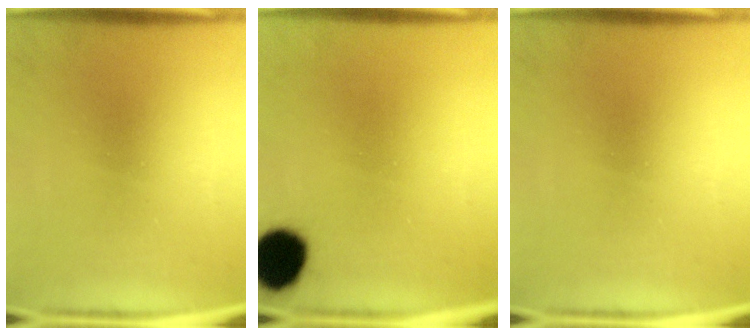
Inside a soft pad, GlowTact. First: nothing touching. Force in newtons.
{"total": 11.2}
{"total": 0.0}